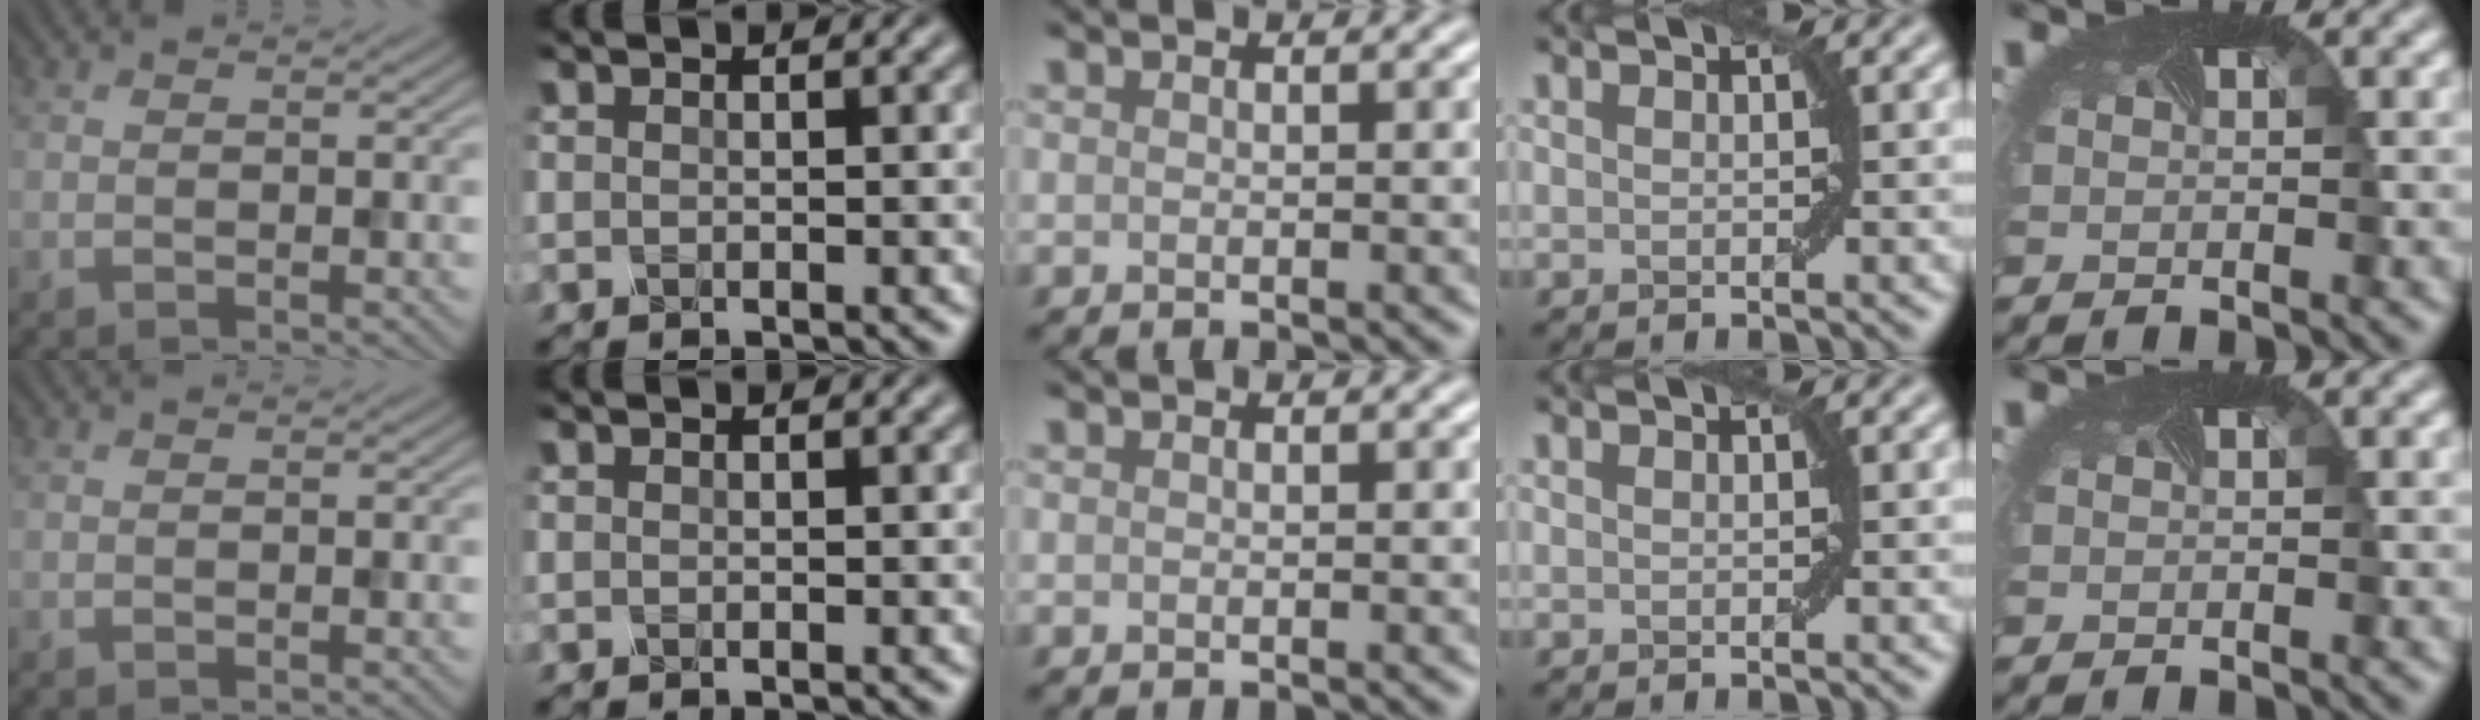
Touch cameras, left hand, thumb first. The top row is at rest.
{}